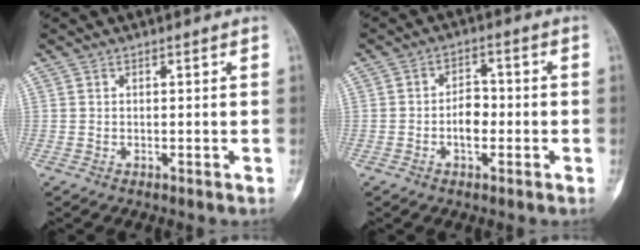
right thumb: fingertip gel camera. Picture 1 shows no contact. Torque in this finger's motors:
{"motor_torque": [0.21, 1.09, 0.38, -0.46, 0.17]}